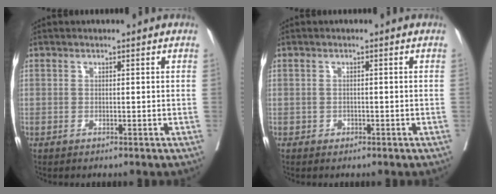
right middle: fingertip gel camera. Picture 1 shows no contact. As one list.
[{"total": 0.8, "force": [-0.3, 0.7, 0.1], "torque": [-0.002, 0.003, -0.006]}]